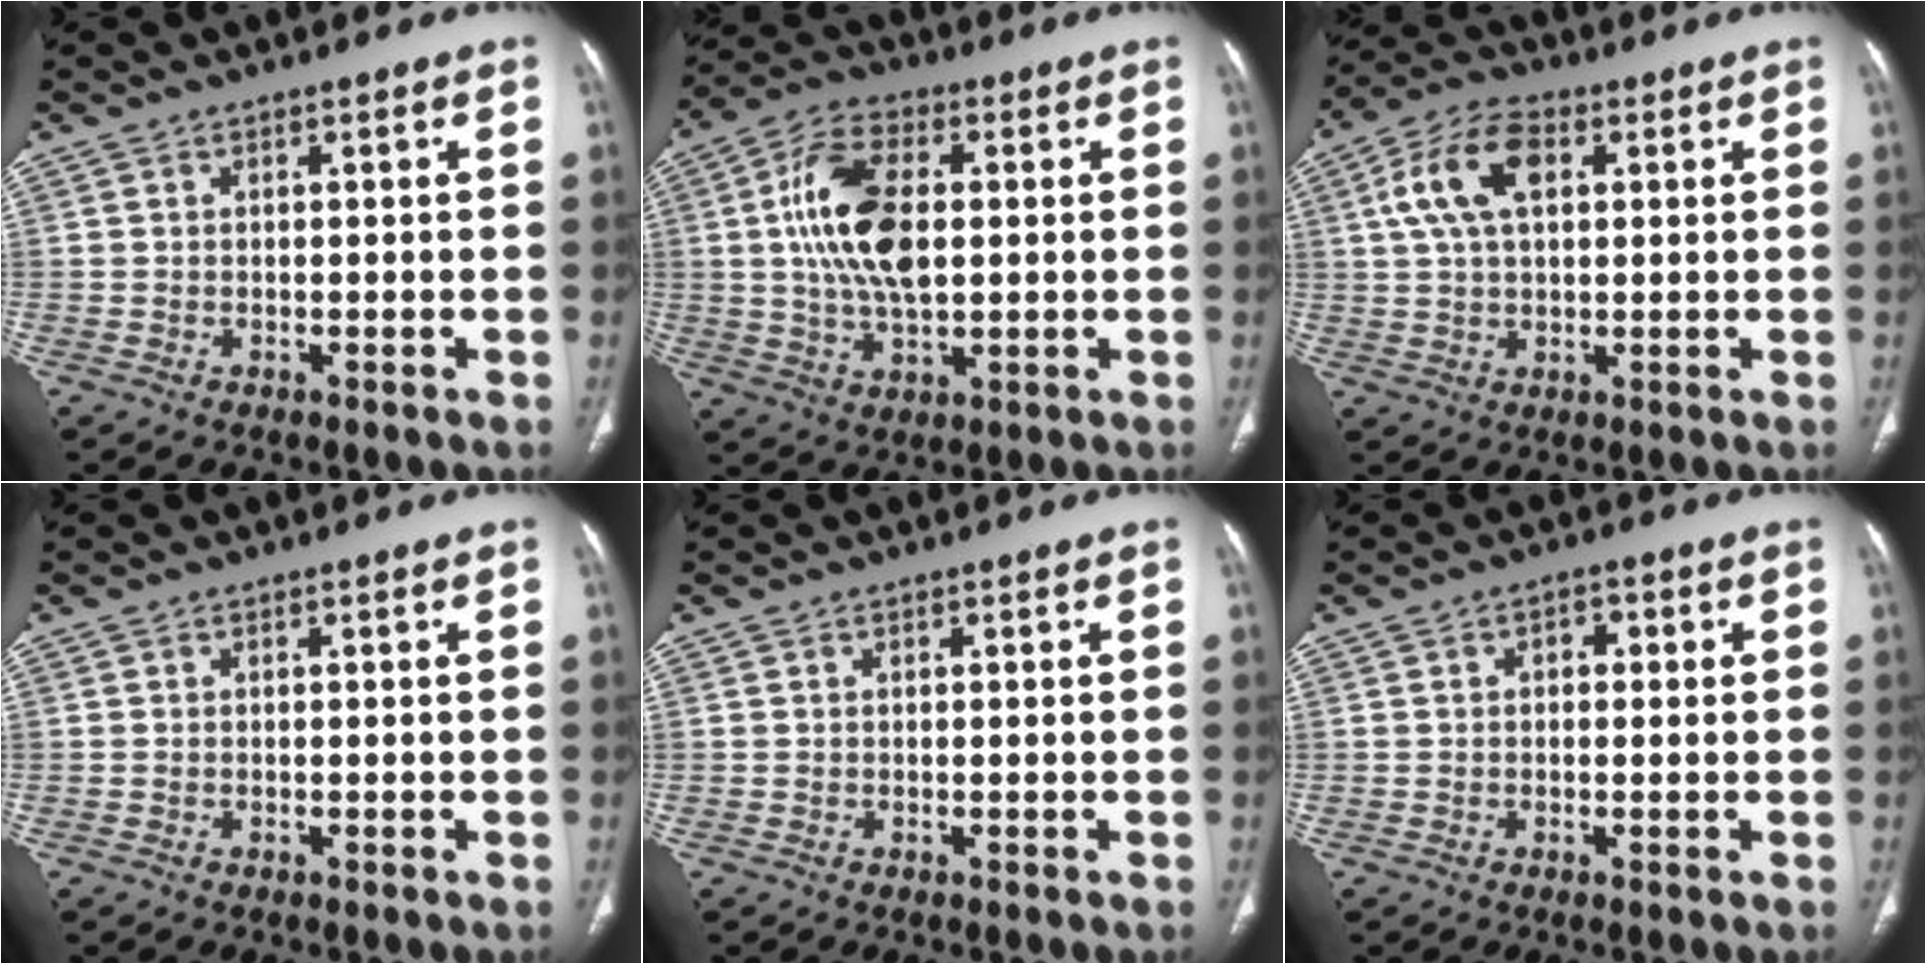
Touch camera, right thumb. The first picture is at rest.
{"total": 14.4, "force": [1.7, 7.7, 12.1], "torque": [-0.228, 0.008, 0.031]}
{"total": 10.9, "force": [3.0, 6.2, 8.4], "torque": [-0.162, 0.017, 0.052]}
{"total": 0.0}
{"total": 0.0}
{"total": 2.2, "force": [0.4, 1.5, 1.6], "torque": [-0.013, 0.008, 0.002]}